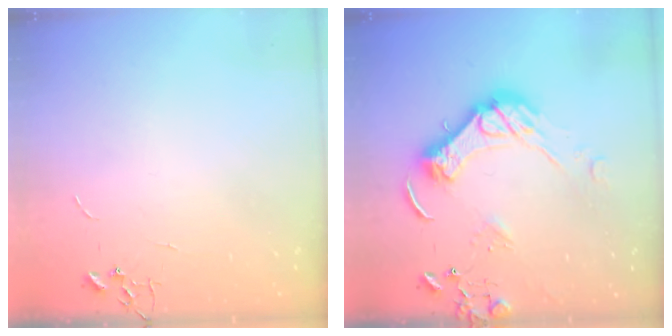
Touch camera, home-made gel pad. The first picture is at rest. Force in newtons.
{"total": 15.0, "press": 14.9, "slide": 1.4}